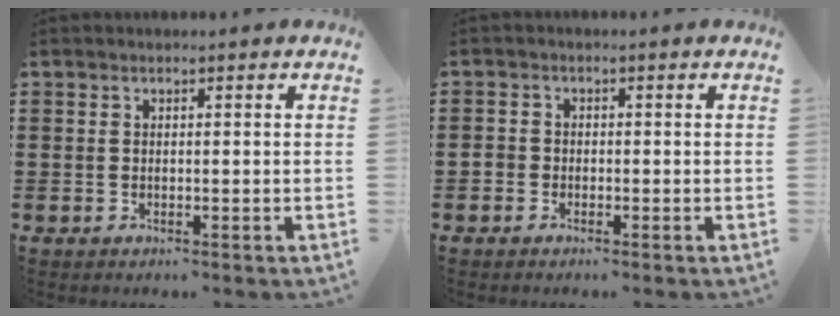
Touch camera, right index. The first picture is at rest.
{"total": 1.1, "force": [-0.6, 0.9, 0.2], "torque": [-0.006, 0.006, -0.015]}